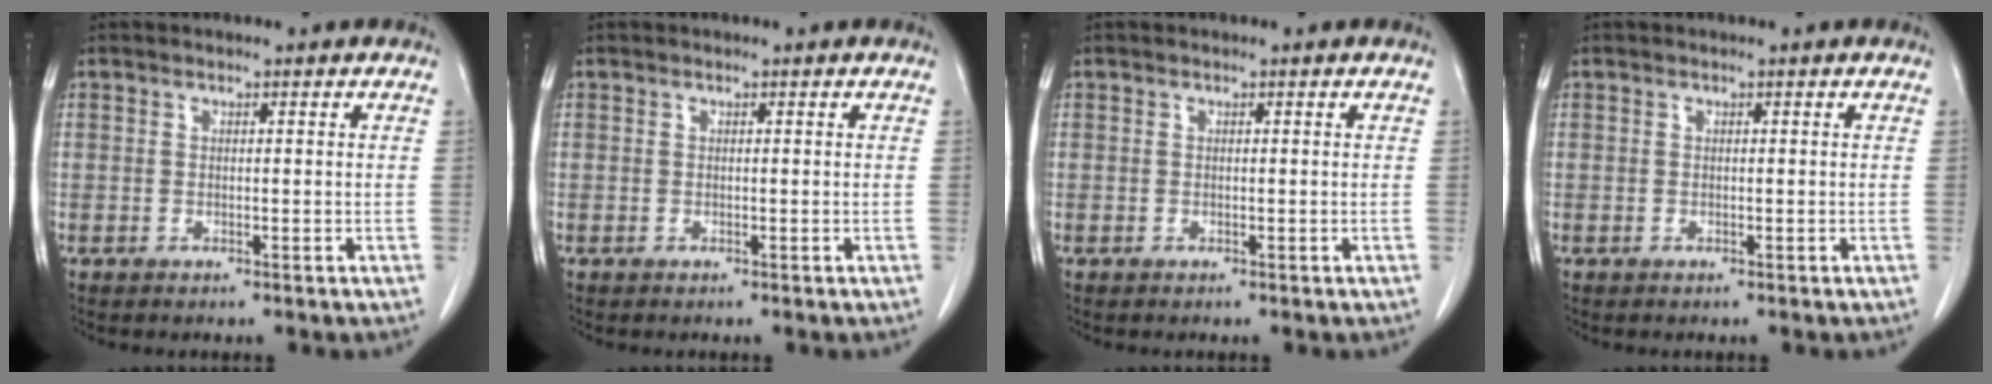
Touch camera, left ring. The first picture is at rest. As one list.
[{"total": 0.0}, {"total": 0.0}, {"total": 0.0}]